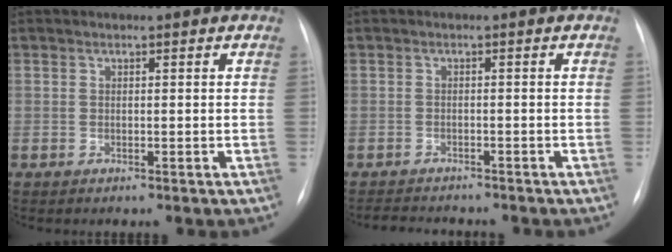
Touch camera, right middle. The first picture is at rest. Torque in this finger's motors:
{"motor_torque": [0.24, -0.28, -0.04, -0.01]}